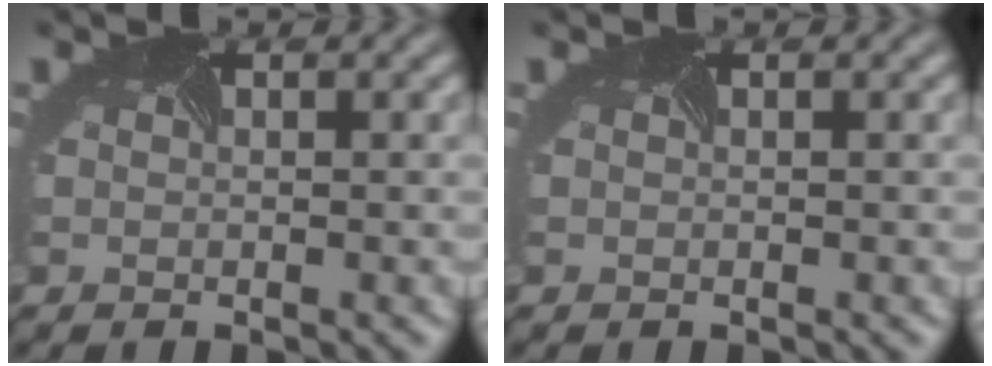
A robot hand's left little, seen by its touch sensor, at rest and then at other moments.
{"total": 0.0}